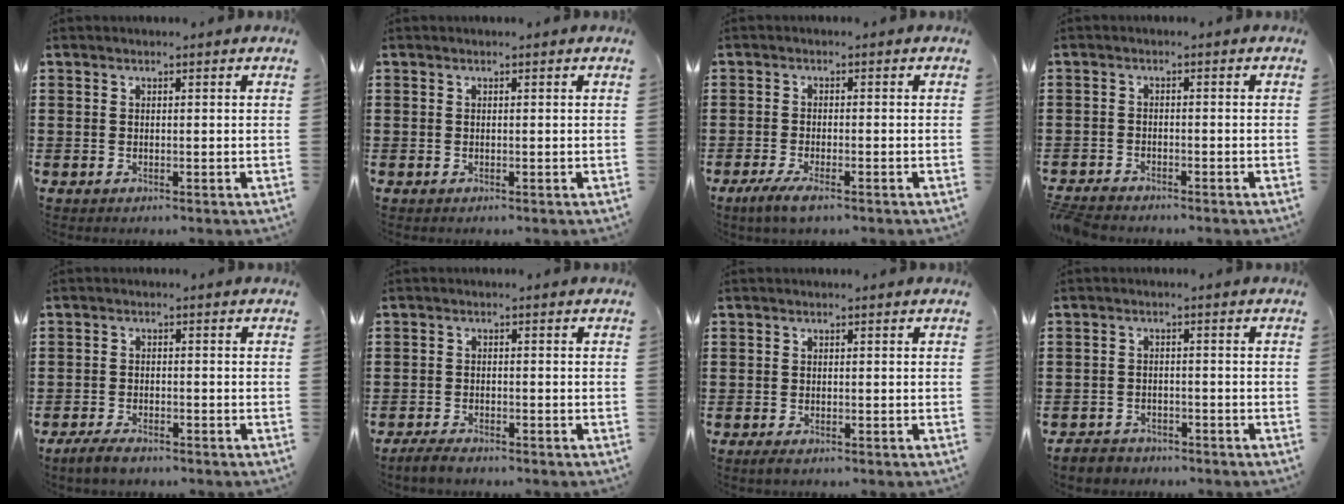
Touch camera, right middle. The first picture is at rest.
{"total": 0.0}
{"total": 3.1, "force": [-2.1, 0.4, 2.2], "torque": [-0.052, -0.006, -0.040]}
{"total": 2.3, "force": [-2.2, 0.3, 0.3], "torque": [-0.024, -0.003, -0.052]}
{"total": 2.7, "force": [-2.2, 0.9, 1.4], "torque": [-0.039, -0.001, -0.045]}
{"total": 2.1, "force": [-1.9, 0.5, 0.9], "torque": [-0.024, 0.000, -0.038]}
{"total": 0.7, "force": [-0.5, 0.3, 0.4], "torque": [-0.008, -0.003, -0.010]}
{"total": 2.2, "force": [-2.1, 0.7, -0.2], "torque": [-0.006, -0.001, -0.045]}